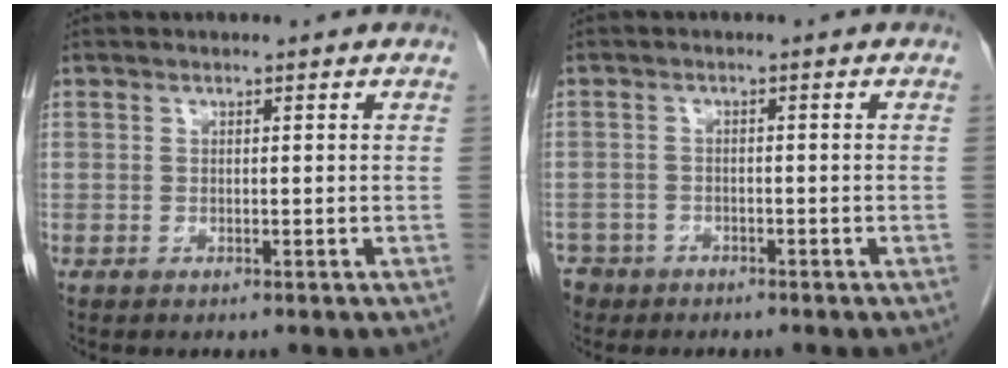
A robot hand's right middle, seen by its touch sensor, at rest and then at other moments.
{"total": 4.2, "force": [-3.2, 2.8, 0.0], "torque": [-0.003, 0.004, -0.058]}